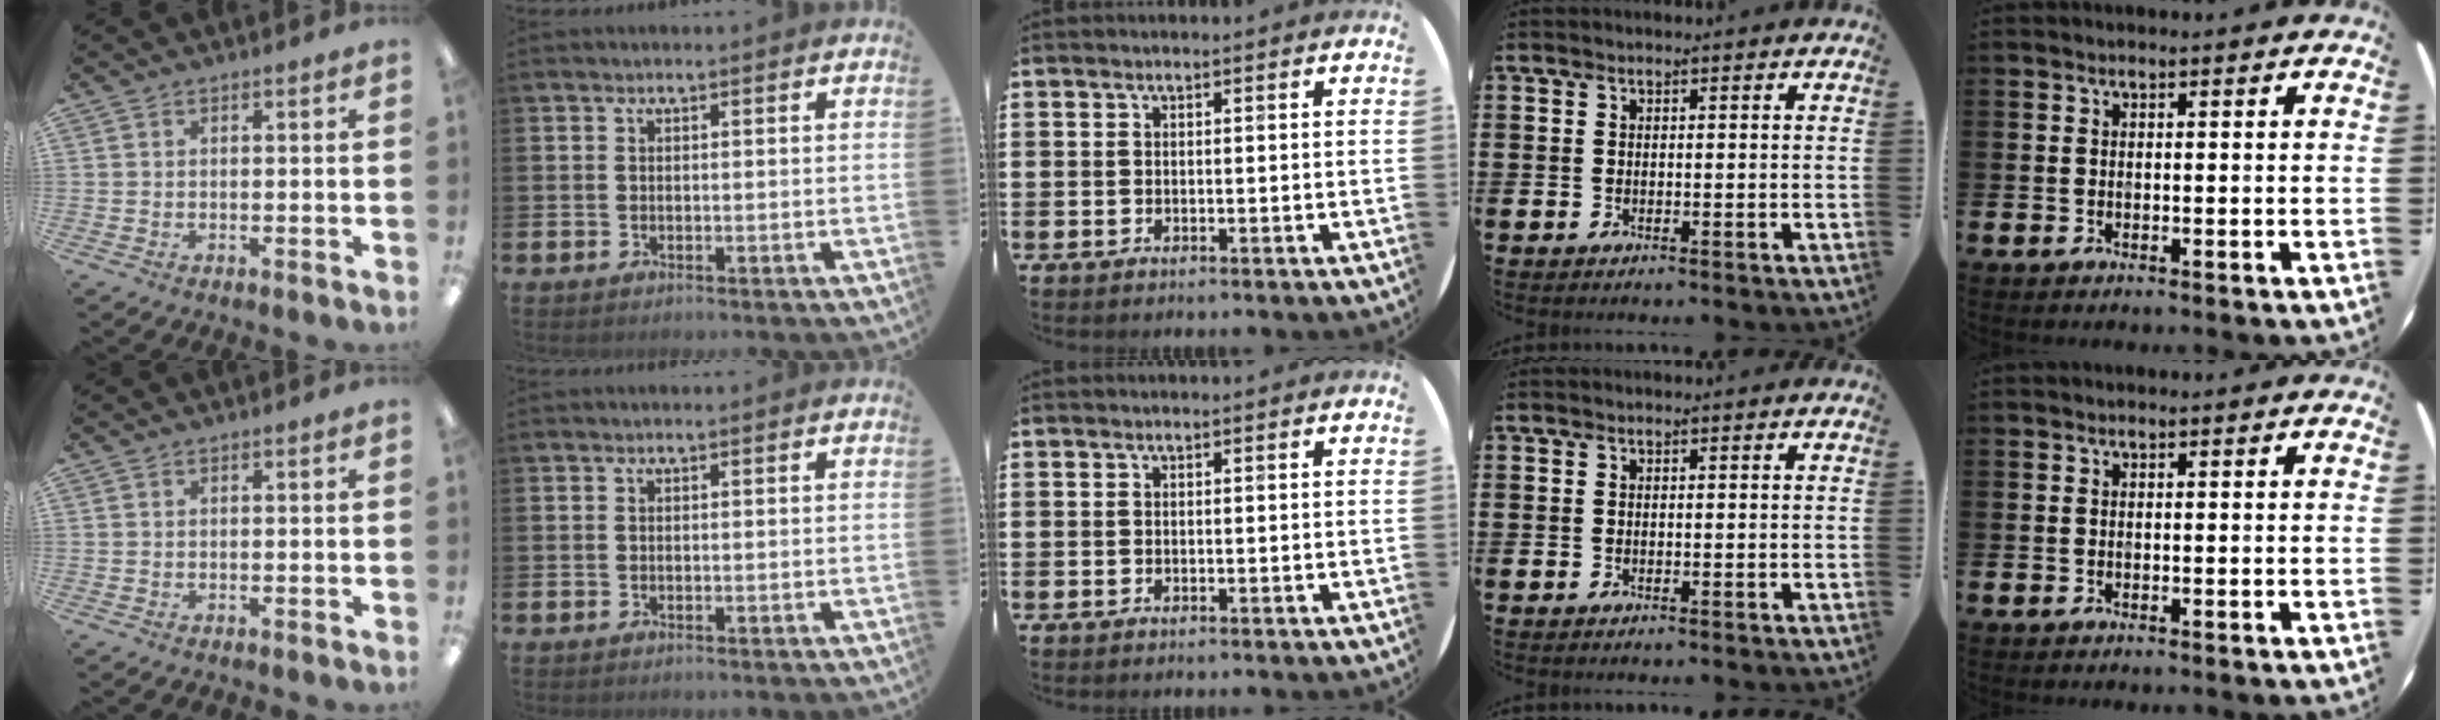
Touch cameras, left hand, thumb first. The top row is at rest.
{}